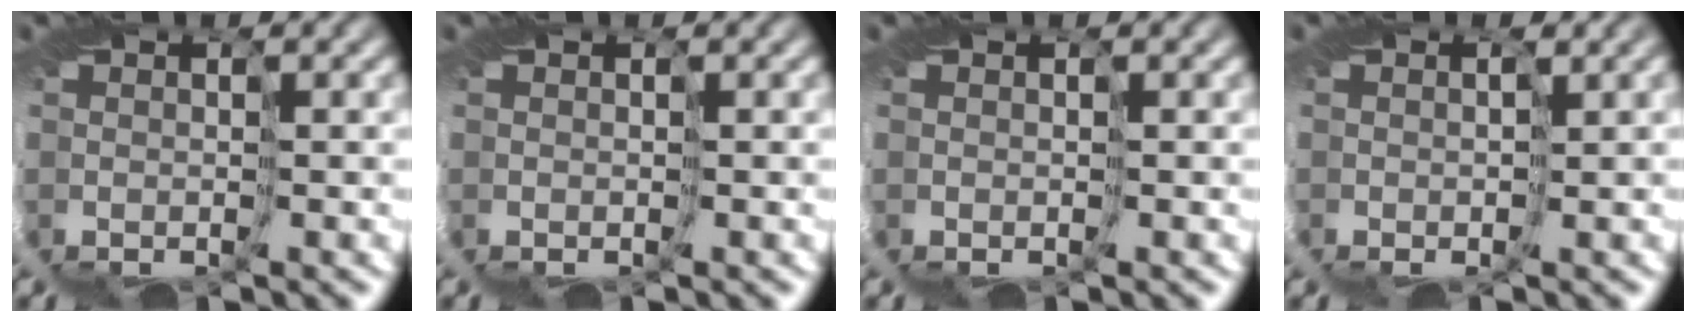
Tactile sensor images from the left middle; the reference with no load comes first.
{"total": 0.0}
{"total": 0.0}
{"total": 1.3, "force": [0.0, 0.3, 1.2], "torque": [-0.031, 0.002, -0.002]}